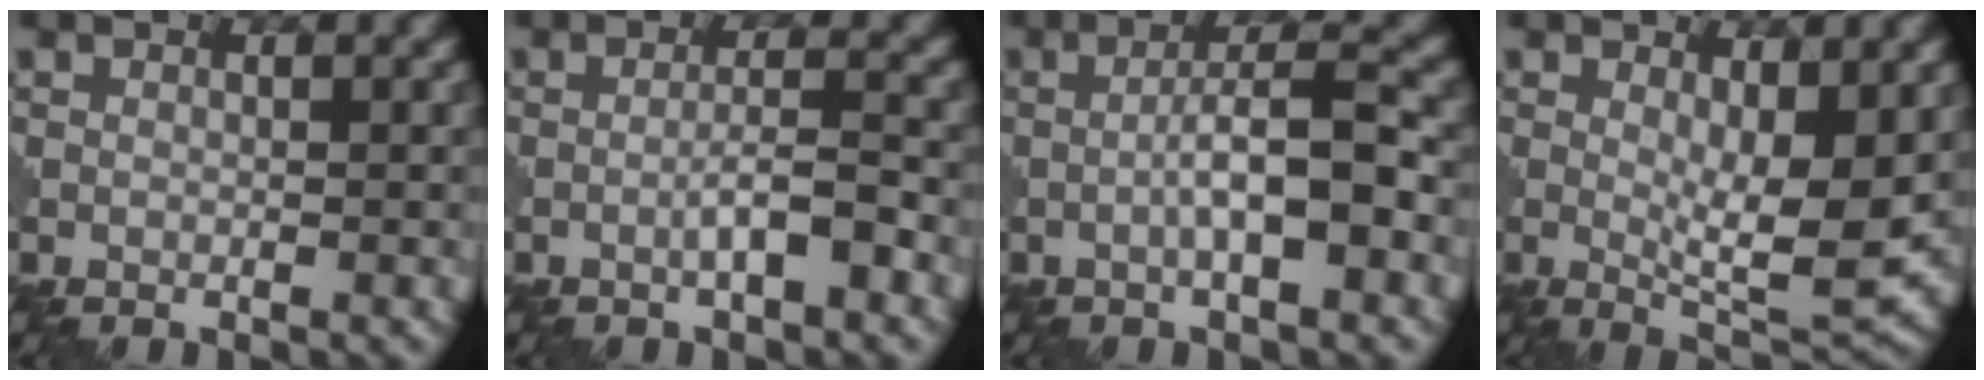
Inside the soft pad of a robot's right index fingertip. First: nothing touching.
{"total": 2.8, "force": [-1.1, 0.2, 2.6], "torque": [-0.043, 0.011, -0.022]}
{"total": 5.2, "force": [-1.1, 1.0, 5.0], "torque": [-0.083, 0.013, -0.023]}
{"total": 6.3, "force": [0.7, 1.8, 6.0], "torque": [-0.094, -0.017, 0.015]}